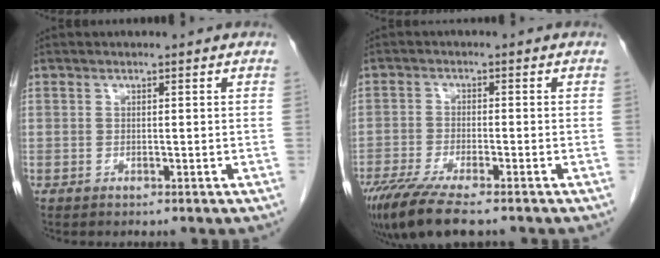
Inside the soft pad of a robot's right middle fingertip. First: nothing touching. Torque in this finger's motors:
{"motor_torque": [1.17, -0.97, 0.44, 0.12]}